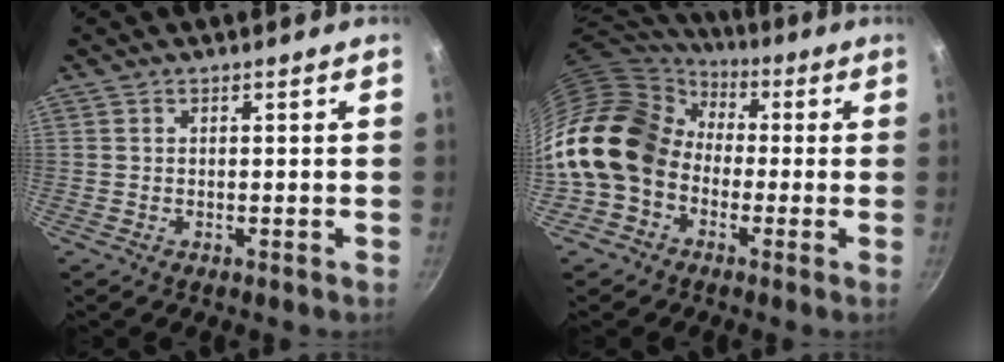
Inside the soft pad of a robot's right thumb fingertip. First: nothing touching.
{"total": 16.6, "force": [-0.5, 13.6, 9.6], "torque": [-0.156, 0.038, -0.026]}